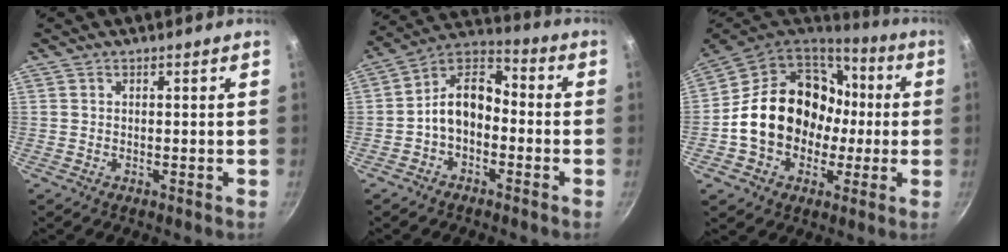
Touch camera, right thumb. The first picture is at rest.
{"total": 10.7, "force": [-2.2, 7.2, 7.5], "torque": [-0.110, 0.055, -0.059]}
{"total": 21.7, "force": [-0.2, 17.5, 12.8], "torque": [-0.196, 0.057, 0.007]}